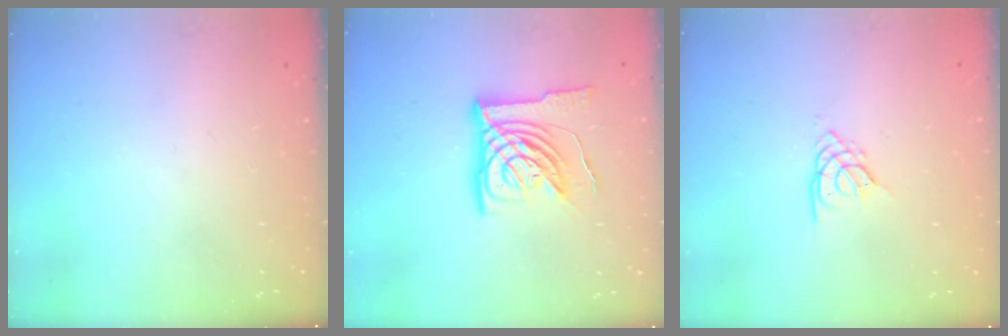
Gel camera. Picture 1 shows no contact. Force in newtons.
{"total": 16.6, "press": 16.5, "slide": 2.0}
{"total": 3.5, "press": 3.5, "slide": 0.6}